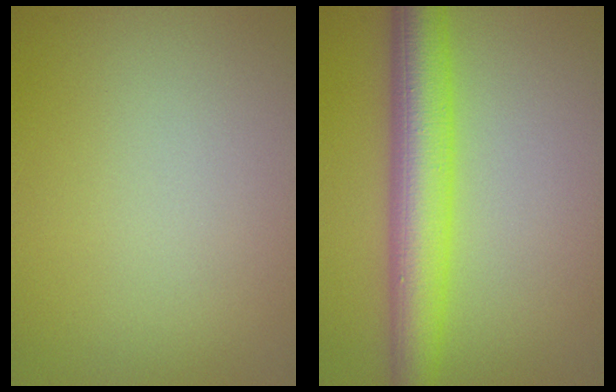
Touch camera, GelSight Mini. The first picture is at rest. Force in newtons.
{"total": 6.7, "press": 6.7, "slide": 0.1}